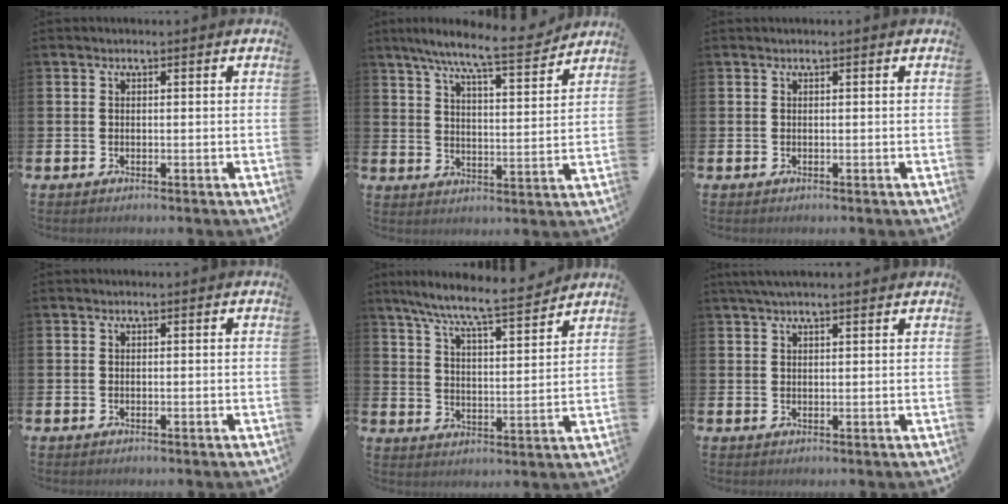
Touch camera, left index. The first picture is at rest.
{"total": 9.2, "force": [8.2, 0.4, 4.1], "torque": [-0.093, -0.049, 0.141]}
{"total": 0.0}
{"total": 0.0}
{"total": 8.4, "force": [7.6, 0.2, 3.4], "torque": [-0.096, -0.048, 0.133]}
{"total": 2.7, "force": [2.3, 0.3, 1.5], "torque": [-0.035, 0.003, 0.041]}